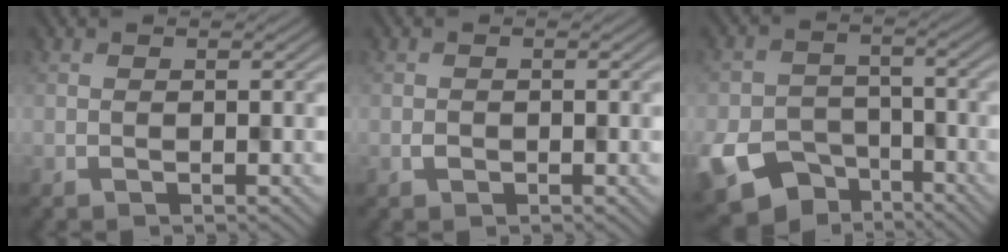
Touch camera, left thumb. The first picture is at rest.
{"total": 0.7, "force": [-0.2, 0.7, 0.0], "torque": [0.001, -0.002, -0.003]}
{"total": 11.6, "force": [-7.2, 8.0, 4.4], "torque": [-0.094, -0.031, -0.103]}